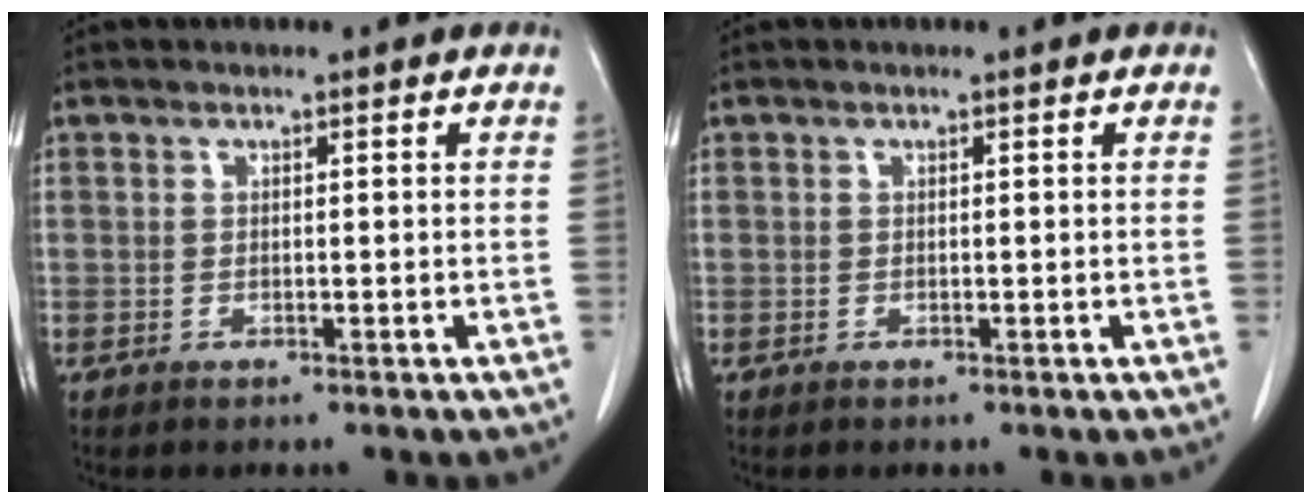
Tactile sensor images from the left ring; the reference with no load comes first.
{"total": 0.0}